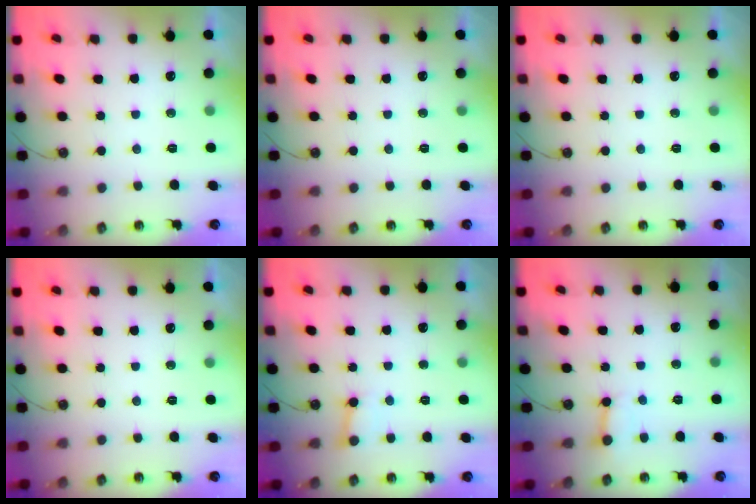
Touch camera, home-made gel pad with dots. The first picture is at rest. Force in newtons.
{"total": 0.0}
{"total": 0.0}
{"total": 0.0}
{"total": 4.4, "press": 4.3, "slide": 0.4}
{"total": 3.3, "press": 3.3, "slide": 0.2}